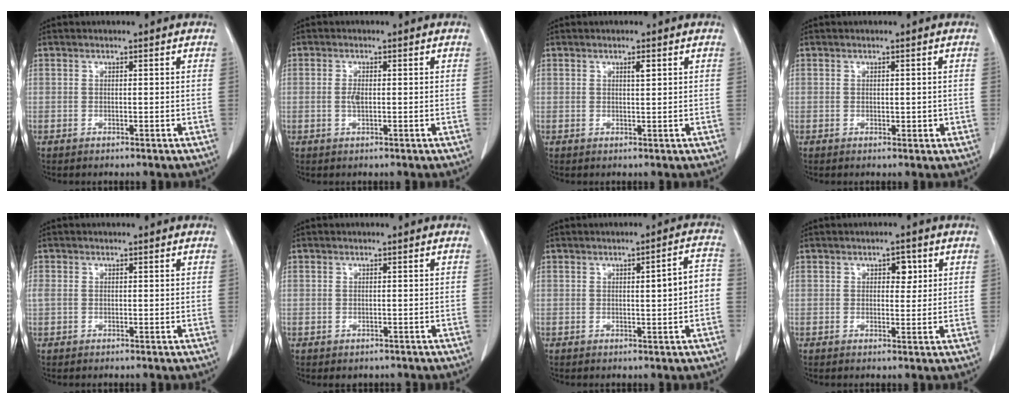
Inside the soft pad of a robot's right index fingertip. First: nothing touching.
{"total": 1.6, "force": [-0.1, 0.5, 1.5], "torque": [-0.034, -0.001, -0.002]}
{"total": 1.2, "force": [0.6, 0.1, 1.0], "torque": [-0.020, -0.001, 0.009]}
{"total": 1.3, "force": [-0.1, 0.7, 1.1], "torque": [-0.013, 0.001, 0.002]}
{"total": 0.8, "force": [0.1, 0.6, 0.6], "torque": [-0.028, 0.014, 0.006]}
{"total": 1.3, "force": [-0.8, 1.0, 0.1], "torque": [-0.007, 0.002, -0.007]}
{"total": 4.5, "force": [-0.2, 0.7, 4.5], "torque": [-0.061, 0.017, -0.002]}
{"total": 2.4, "force": [0.9, 1.5, 1.7], "torque": [-0.019, 0.004, 0.012]}